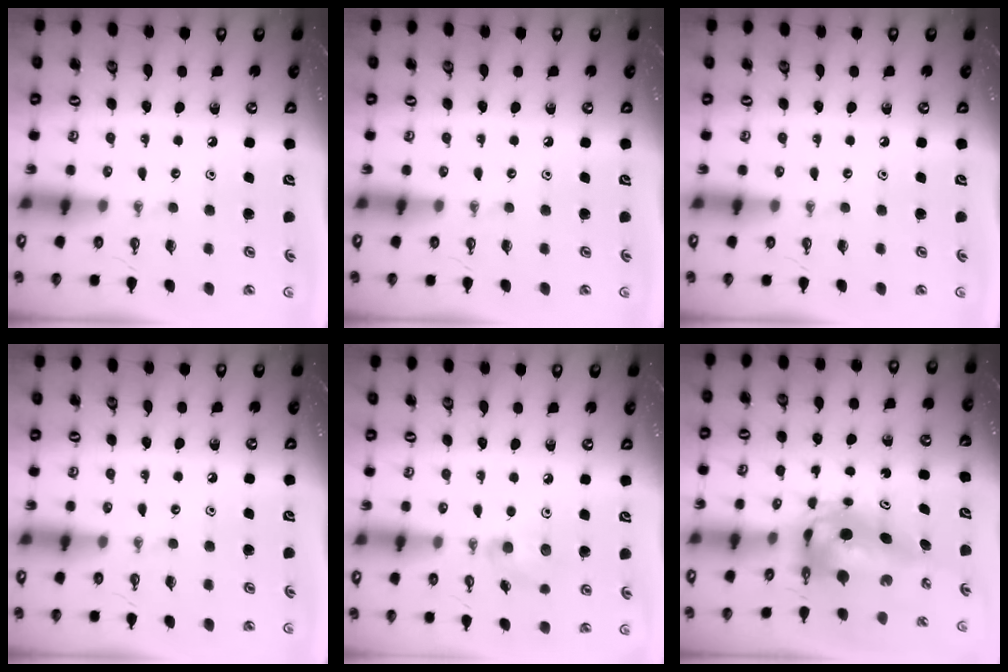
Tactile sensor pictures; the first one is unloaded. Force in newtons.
{"total": 0.0}
{"total": 0.0}
{"total": 0.0}
{"total": 6.0, "press": 5.9, "slide": 1.4}
{"total": 7.6, "press": 7.5, "slide": 1.0}